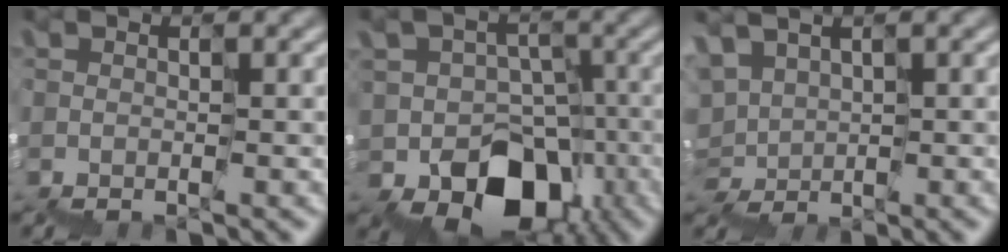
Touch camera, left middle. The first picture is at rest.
{"total": 11.4, "force": [-5.4, 9.4, 3.7], "torque": [-0.021, -0.013, -0.096]}
{"total": 3.7, "force": [2.7, 2.1, 1.4], "torque": [-0.035, 0.016, 0.059]}